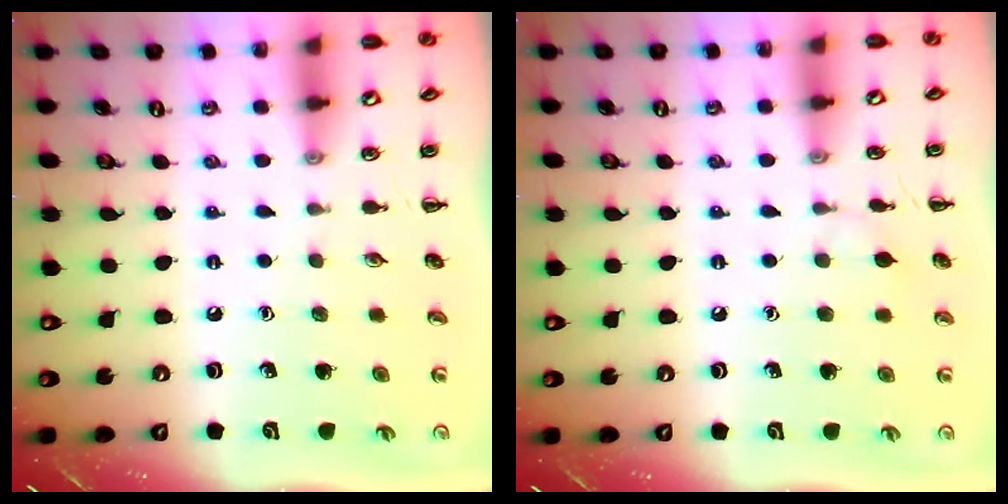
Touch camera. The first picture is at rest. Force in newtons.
{"total": 4.2, "press": 3.9, "slide": 1.7}